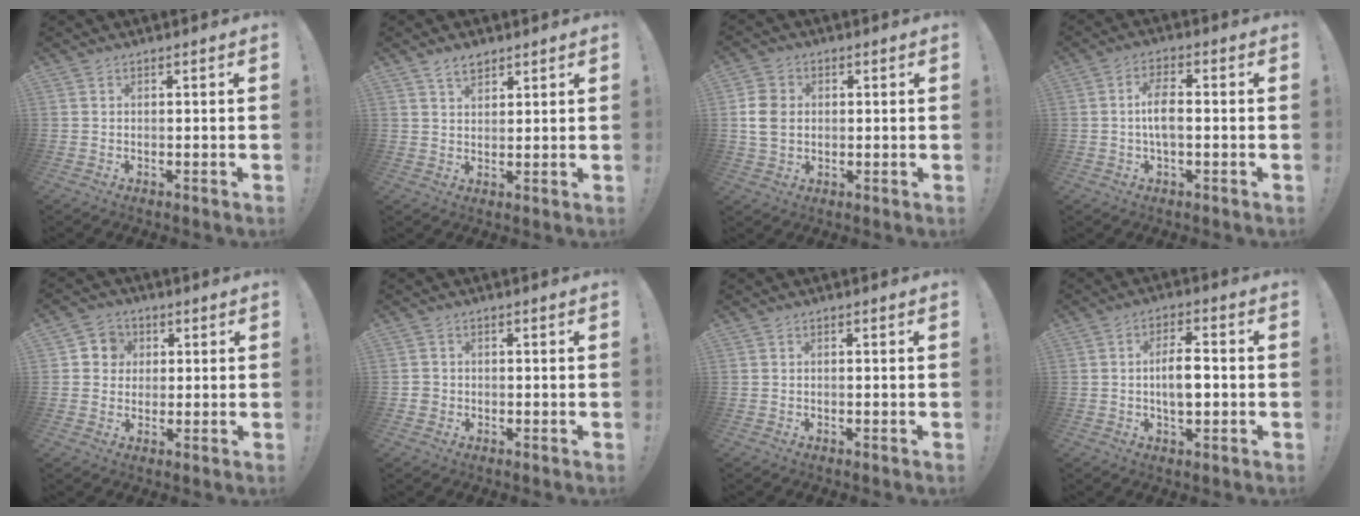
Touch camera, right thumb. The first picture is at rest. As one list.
[{"total": 4.3, "force": [3.2, 2.3, 2.0], "torque": [-0.030, -0.015, 0.057]}, {"total": 8.3, "force": [0.6, 6.7, 5.0], "torque": [-0.096, 0.012, 0.016]}, {"total": 7.0, "force": [-0.3, 2.8, 6.4], "torque": [-0.133, 0.004, -0.008]}, {"total": 5.9, "force": [0.6, 5.7, 1.4], "torque": [-0.017, 0.000, 0.013]}, {"total": 2.0, "force": [-0.5, 1.9, 0.3], "torque": [-0.005, 0.009, -0.008]}, {"total": 0.0}, {"total": 7.2, "force": [-0.6, 3.3, 6.4], "torque": [-0.105, 0.001, -0.018]}]